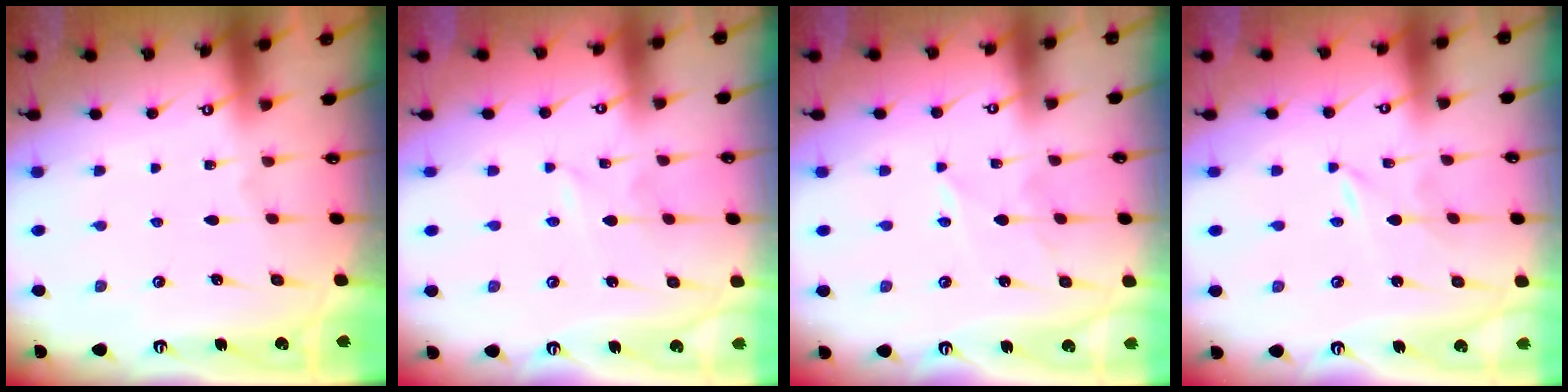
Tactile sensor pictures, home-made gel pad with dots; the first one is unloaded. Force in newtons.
{"total": 0.0}
{"total": 2.8, "press": 2.8, "slide": 0.3}
{"total": 0.0}